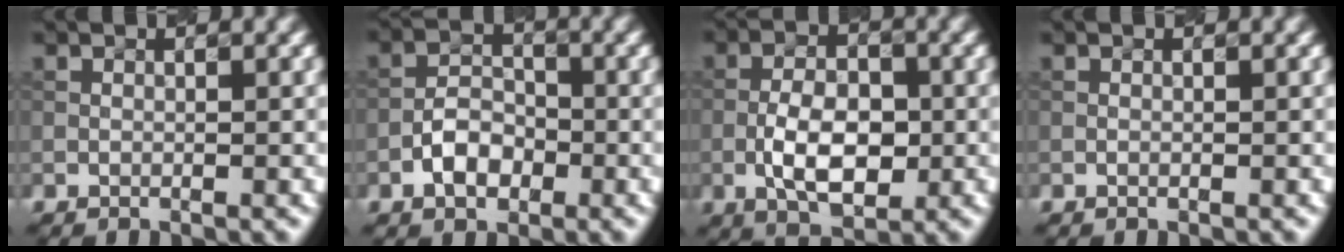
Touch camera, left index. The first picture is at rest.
{"total": 3.2, "force": [-1.5, 2.1, 2.0], "torque": [-0.031, 0.009, -0.029]}
{"total": 5.4, "force": [-1.4, 2.8, 4.4], "torque": [-0.077, 0.004, -0.026]}
{"total": 0.0}